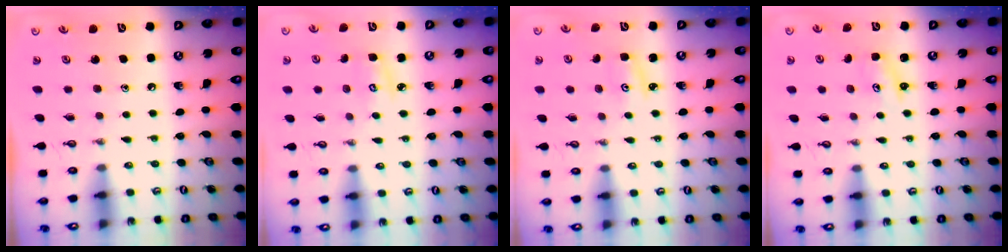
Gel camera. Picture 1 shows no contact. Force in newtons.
{"total": 4.5, "press": 4.5, "slide": 0.5}
{"total": 3.1, "press": 3.1, "slide": 0.3}
{"total": 1.7, "press": 1.7, "slide": 0.3}